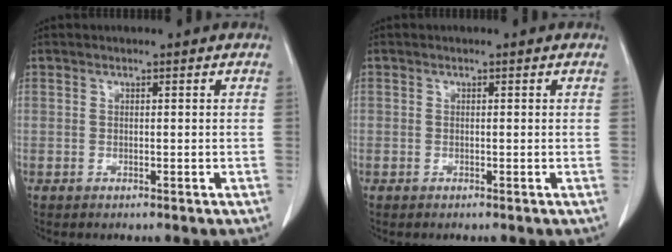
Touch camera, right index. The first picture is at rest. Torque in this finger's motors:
{"motor_torque": [0.79, 0.21, 0.38, 0.09]}